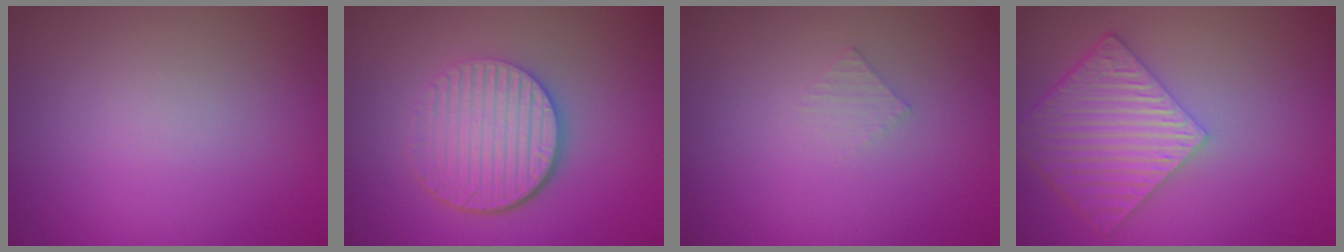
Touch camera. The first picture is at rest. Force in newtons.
{"total": 5.5, "press": 3.9, "slide": 3.9}
{"total": 0.8, "press": 0.8, "slide": 0.1}
{"total": 6.0, "press": 4.5, "slide": 3.9}